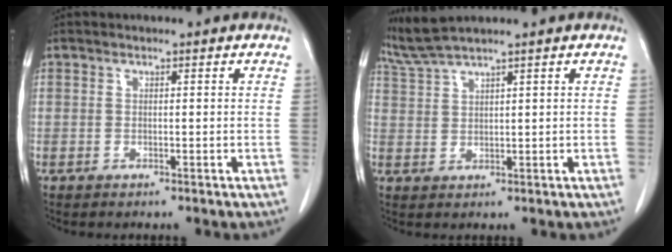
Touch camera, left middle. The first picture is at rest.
{"total": 4.0, "force": [3.5, -1.3, 1.2], "torque": [-0.041, 0.006, 0.083]}